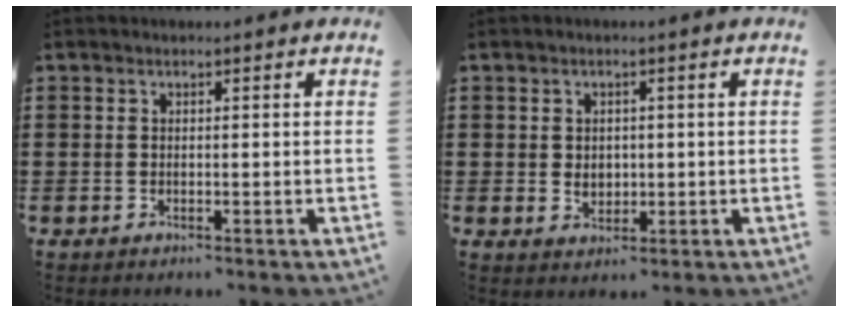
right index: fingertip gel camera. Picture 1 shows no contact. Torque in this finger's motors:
{"motor_torque": [1.09, 1.05, 0.07, 0.02]}